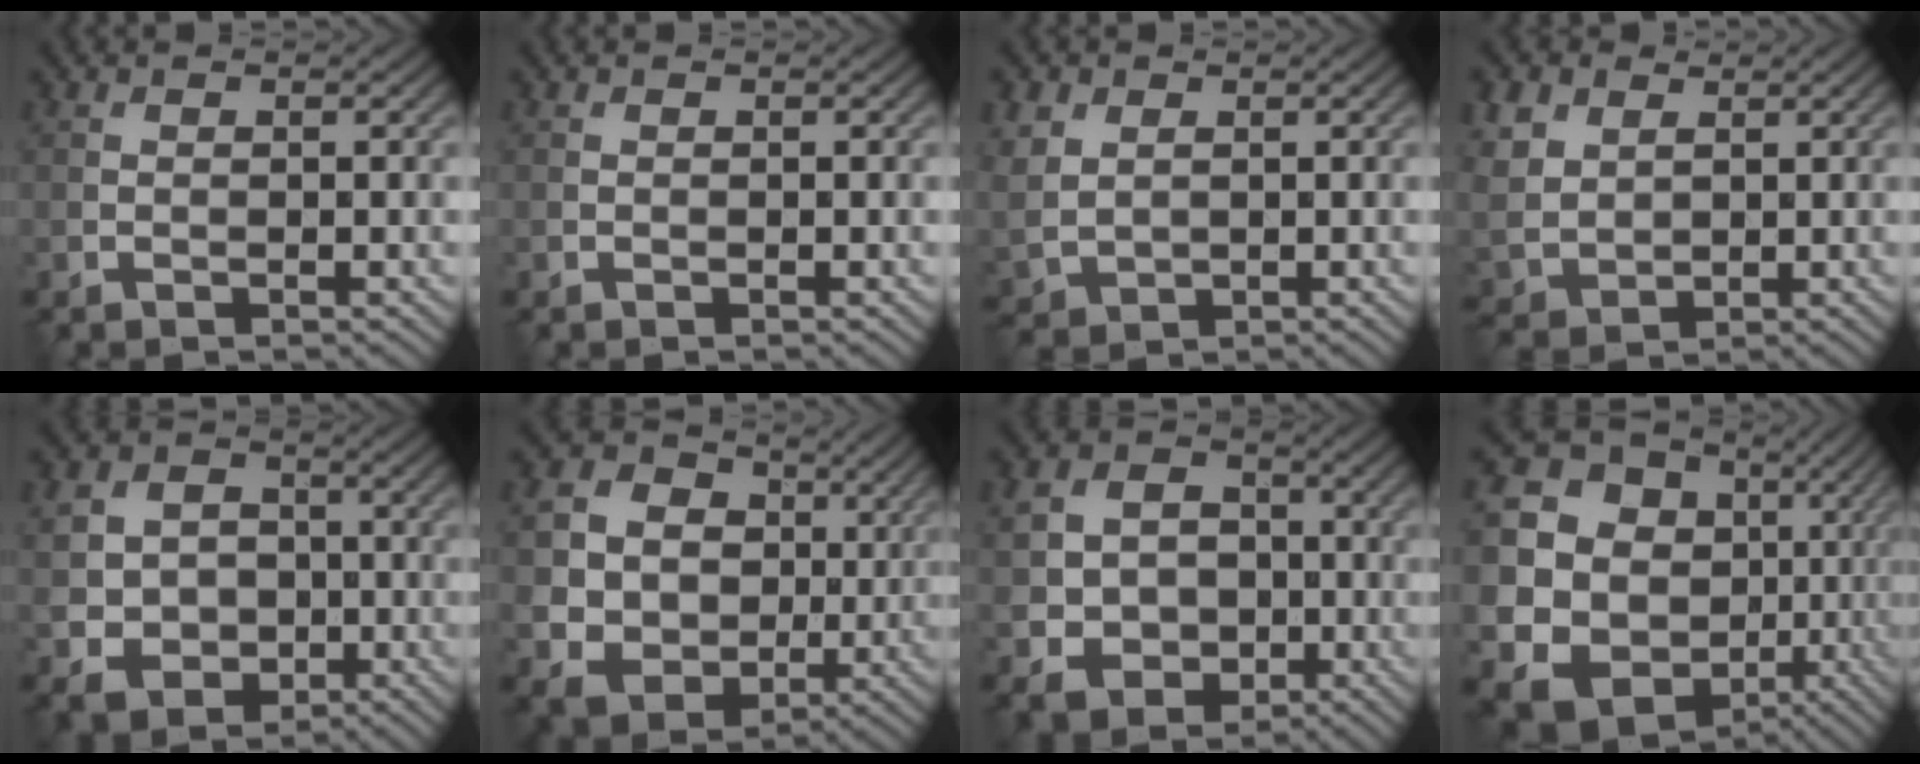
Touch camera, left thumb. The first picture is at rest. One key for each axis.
{"total": 0.0}
{"total": 4.1, "fx": 1.4, "fy": 3.2, "fz": 2.1, "tx": -0.078, "ty": 0.002, "tz": 0.035}
{"total": 5.9, "fx": 2.5, "fy": 4.5, "fz": 2.9, "tx": -0.115, "ty": 0.006, "tz": 0.054}
{"total": 8.4, "fx": -1.0, "fy": 7.5, "fz": 3.7, "tx": -0.110, "ty": -0.011, "tz": -0.029}
{"total": 13.2, "fx": 2.5, "fy": 11.6, "fz": 5.9, "tx": -0.198, "ty": 0.007, "tz": 0.057}
{"total": 9.3, "fx": -1.3, "fy": 8.2, "fz": 4.2, "tx": -0.118, "ty": -0.014, "tz": -0.039}
{"total": 18.2, "fx": -0.9, "fy": 16.5, "fz": 7.5, "tx": -0.196, "ty": -0.018, "tz": 0.004}